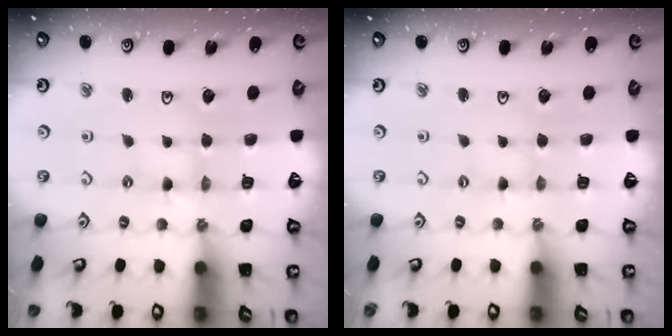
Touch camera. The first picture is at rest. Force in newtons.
{"total": 0.0}